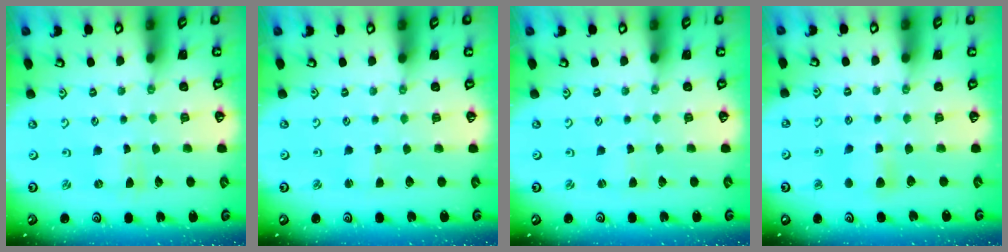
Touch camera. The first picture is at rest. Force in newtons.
{"total": 0.8, "press": 0.8, "slide": 0.2}
{"total": 0.8, "press": 0.8, "slide": 0.2}
{"total": 5.8, "press": 5.7, "slide": 0.8}